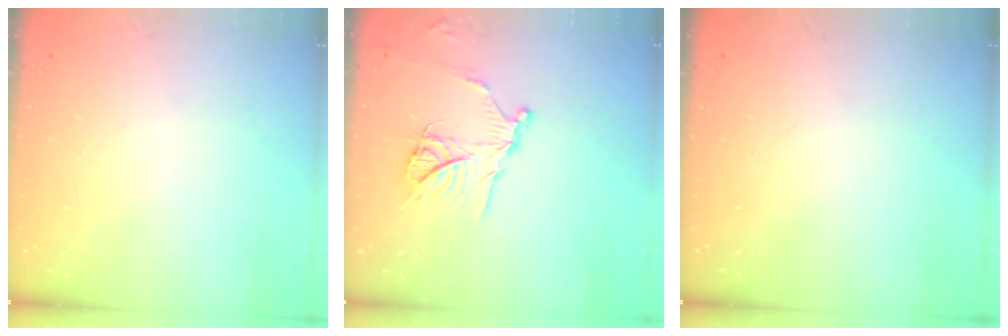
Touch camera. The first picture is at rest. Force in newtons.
{"total": 13.6, "press": 13.5, "slide": 1.3}
{"total": 0.0}